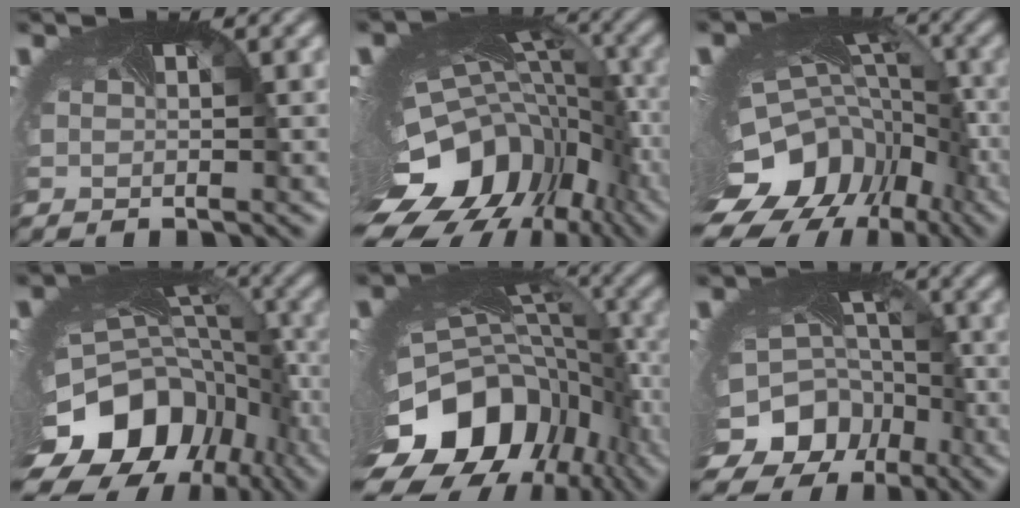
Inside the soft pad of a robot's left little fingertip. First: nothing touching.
{"total": 18.1, "force": [-6.7, 12.5, 11.3], "torque": [-0.221, -0.066, -0.068]}
{"total": 16.6, "force": [-8.5, 11.6, 8.3], "torque": [-0.183, -0.043, -0.086]}
{"total": 16.3, "force": [-8.2, 11.4, 8.3], "torque": [-0.195, -0.041, -0.110]}
{"total": 17.2, "force": [-7.7, 11.8, 10.0], "torque": [-0.230, -0.052, -0.101]}
{"total": 13.2, "force": [-7.4, 10.1, 4.1], "torque": [-0.086, -0.060, -0.104]}